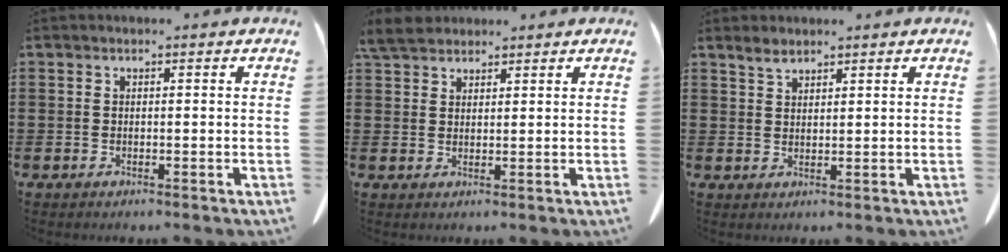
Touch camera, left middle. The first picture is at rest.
{"total": 4.0, "force": [3.6, 1.4, 1.2], "torque": [-0.036, 0.001, 0.070]}
{"total": 2.1, "force": [1.8, 0.8, 0.9], "torque": [-0.022, 0.002, 0.034]}